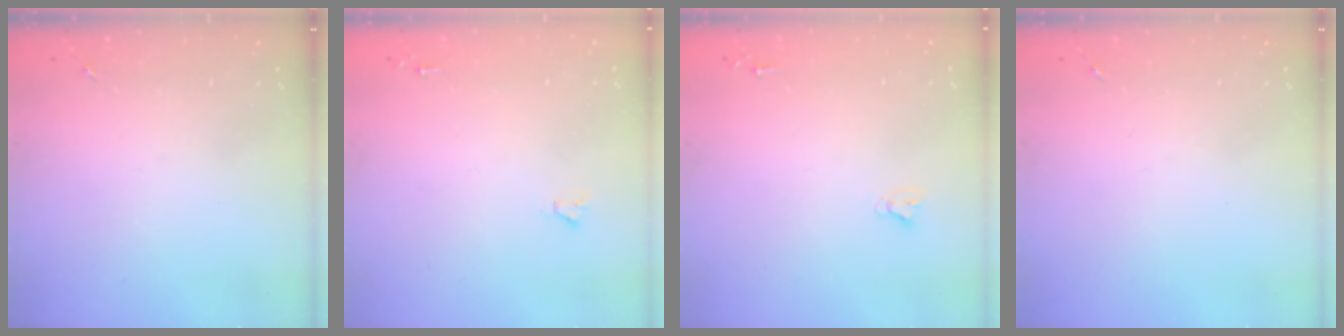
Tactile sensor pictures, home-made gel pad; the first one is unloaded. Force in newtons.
{"total": 1.6, "press": 1.6, "slide": 0.1}
{"total": 2.7, "press": 2.7, "slide": 0.2}
{"total": 0.0}